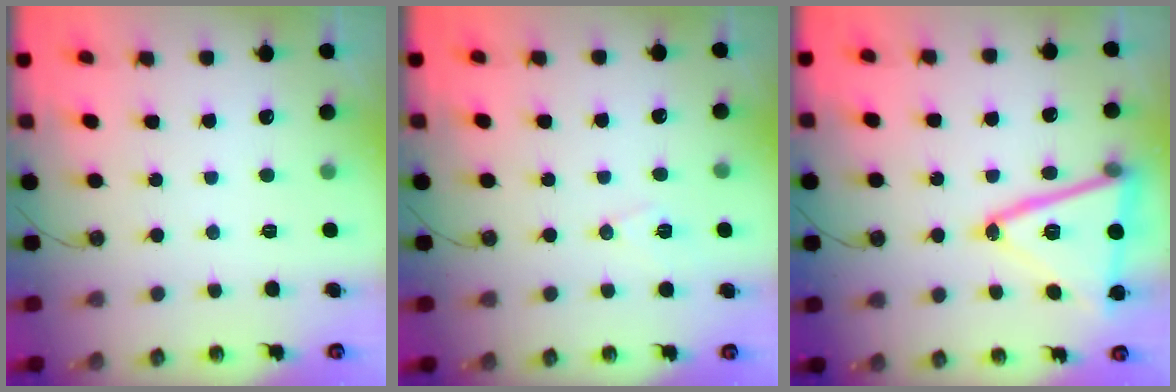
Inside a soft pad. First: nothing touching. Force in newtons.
{"total": 6.9, "press": 5.8, "slide": 3.7}
{"total": 19.4, "press": 19.1, "slide": 3.4}